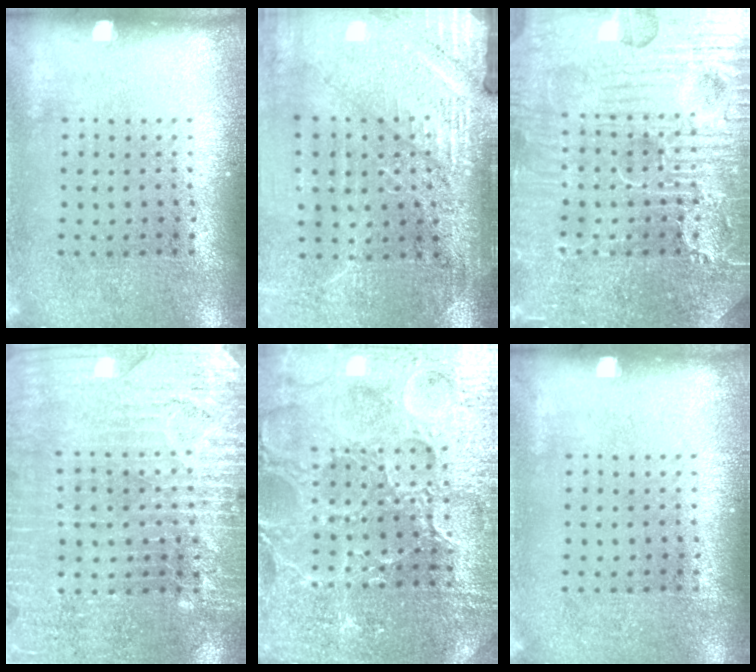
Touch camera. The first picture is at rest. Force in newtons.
{"total": 3.2, "press": 3.1, "slide": 0.6}
{"total": 7.9, "press": 7.9, "slide": 0.9}
{"total": 3.3, "press": 3.1, "slide": 1.2}
{"total": 4.6, "press": 4.3, "slide": 1.6}
{"total": 0.0}